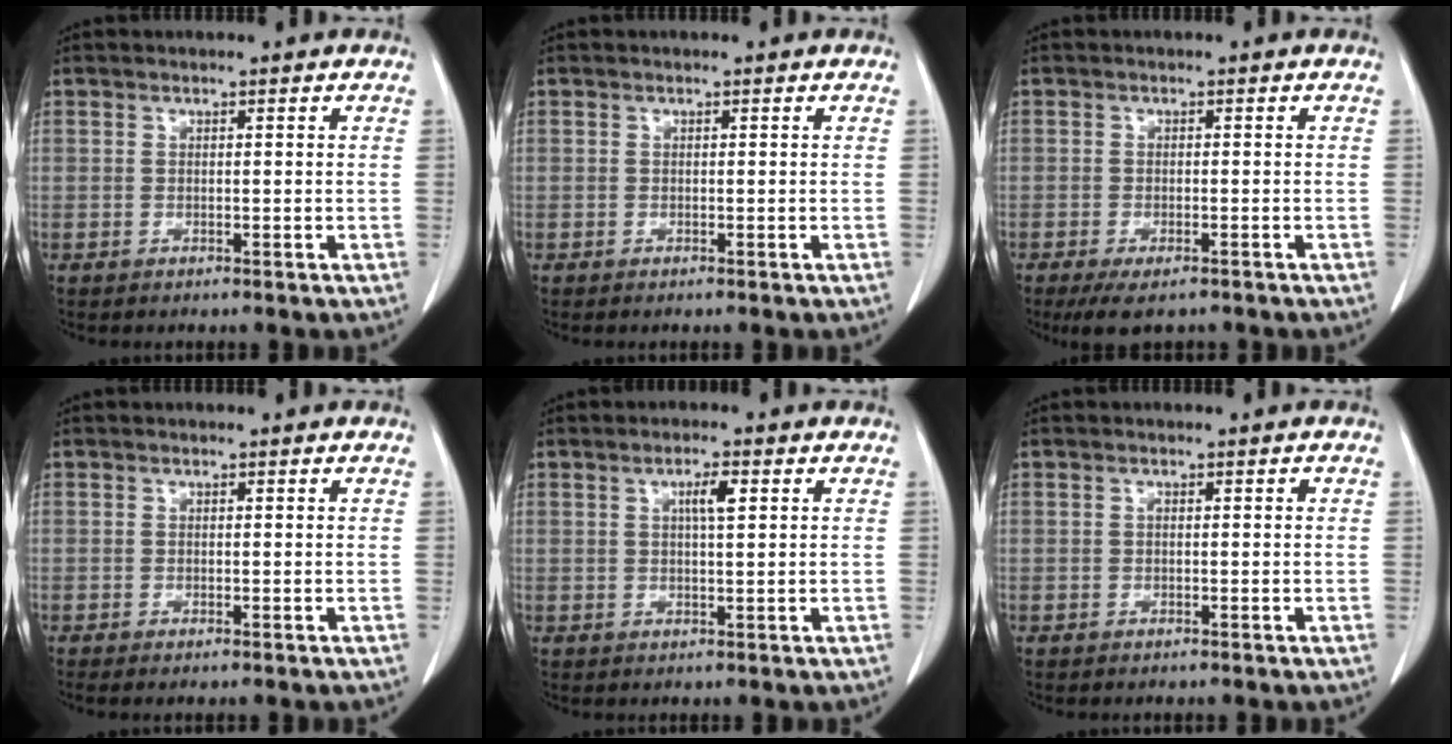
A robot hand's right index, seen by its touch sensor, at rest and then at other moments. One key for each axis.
{"total": 0.0}
{"total": 5.3, "fx": -4.0, "fy": 1.7, "fz": 3.1, "tx": -0.047, "ty": -0.010, "tz": -0.060}
{"total": 0.7, "fx": -0.5, "fy": 0.0, "fz": 0.5, "tx": -0.010, "ty": -0.002, "tz": -0.009}
{"total": 2.9, "fx": 1.0, "fy": 0.4, "fz": 2.7, "tx": -0.047, "ty": 0.001, "tz": 0.015}
{"total": 0.6, "fx": 0.0, "fy": 0.3, "fz": 0.6, "tx": -0.009, "ty": 0.001, "tz": 0.001}